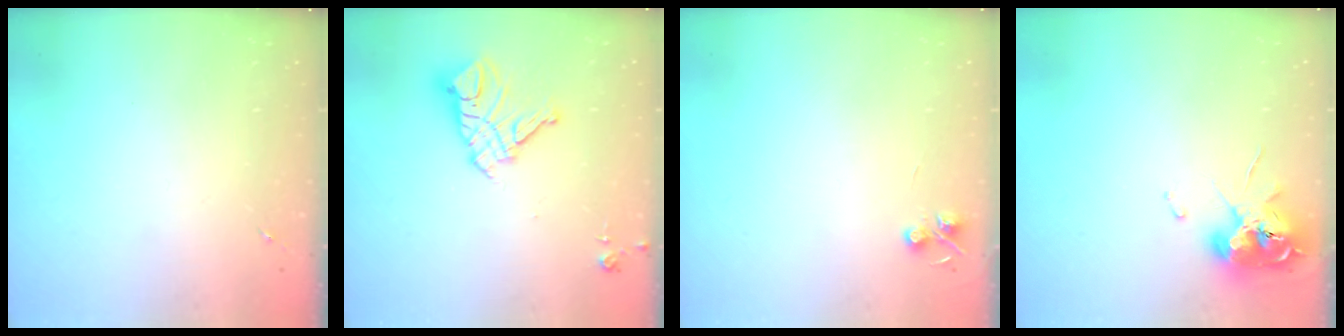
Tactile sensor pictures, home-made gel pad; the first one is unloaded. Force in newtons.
{"total": 14.0, "press": 13.9, "slide": 1.5}
{"total": 4.6, "press": 4.6, "slide": 0.6}
{"total": 11.3, "press": 11.2, "slide": 1.4}